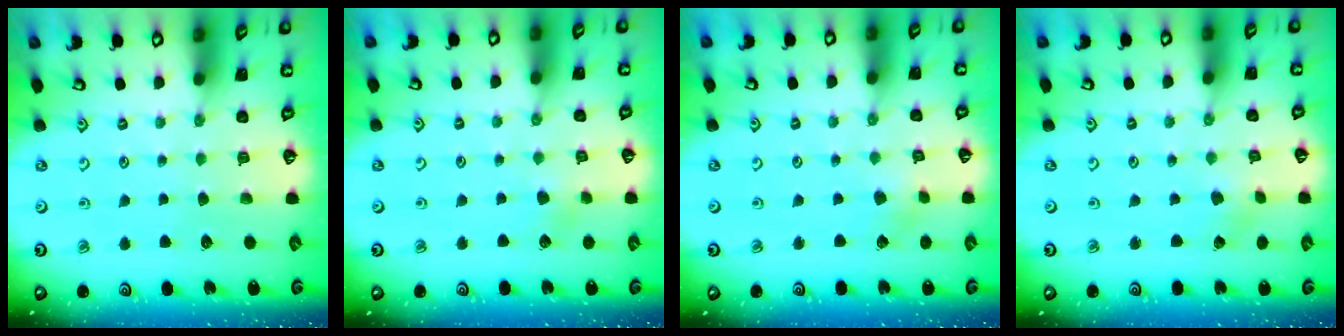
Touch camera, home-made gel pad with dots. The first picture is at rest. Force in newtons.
{"total": 3.4, "press": 3.4, "slide": 0.3}
{"total": 2.2, "press": 2.2, "slide": 0.1}
{"total": 0.5, "press": 0.5, "slide": 0.0}